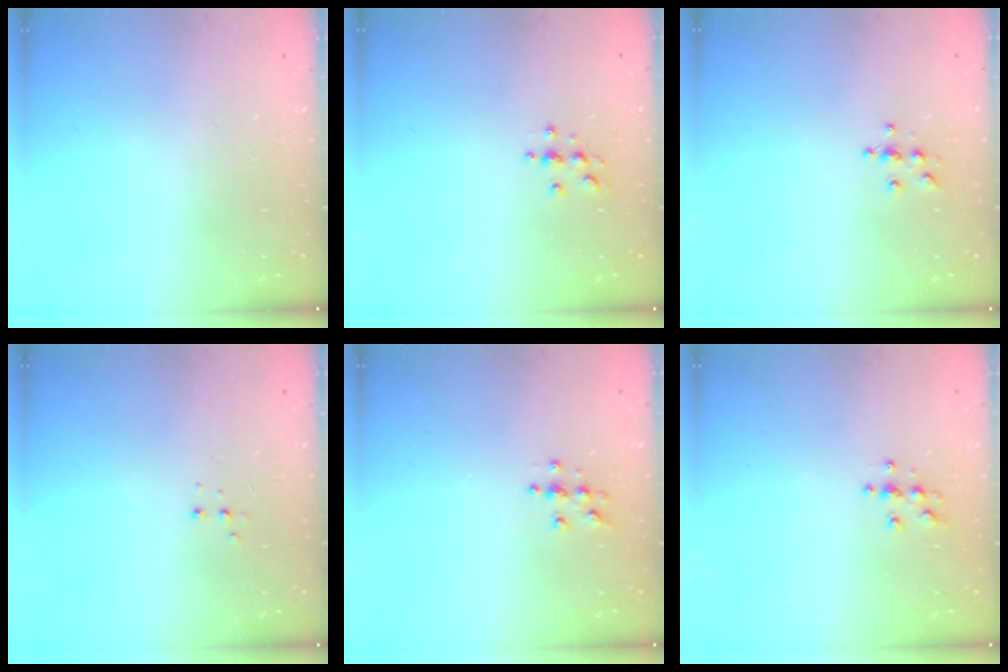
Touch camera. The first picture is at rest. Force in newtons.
{"total": 3.2, "press": 3.2, "slide": 0.5}
{"total": 4.6, "press": 4.5, "slide": 0.5}
{"total": 2.7, "press": 2.7, "slide": 0.5}
{"total": 3.9, "press": 3.9, "slide": 0.3}
{"total": 3.9, "press": 3.8, "slide": 0.4}